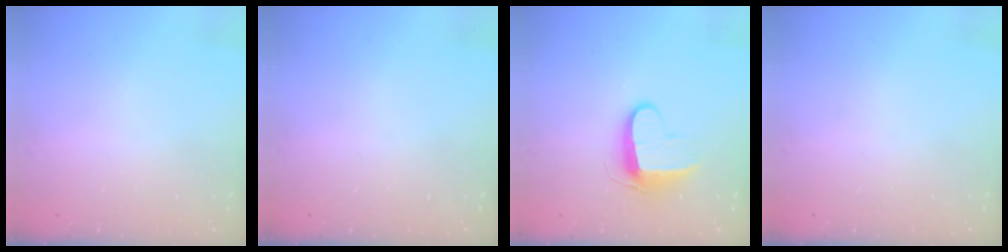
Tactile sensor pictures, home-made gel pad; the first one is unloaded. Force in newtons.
{"total": 0.0}
{"total": 9.8, "press": 9.7, "slide": 0.9}
{"total": 0.0}